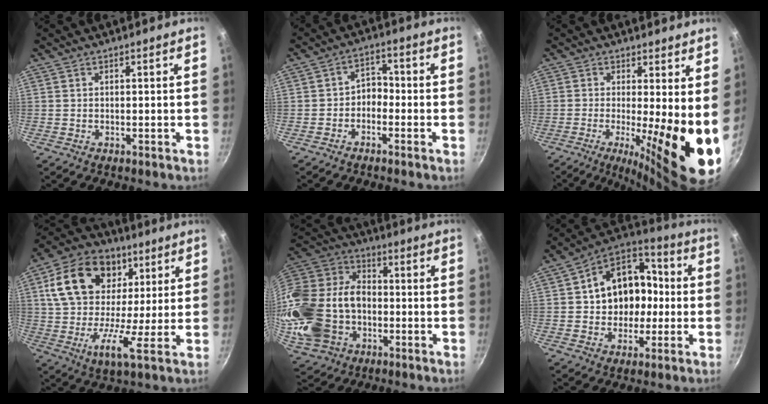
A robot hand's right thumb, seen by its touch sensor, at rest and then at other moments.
{"total": 3.9, "force": [-1.7, 2.8, 2.1], "torque": [-0.013, 0.028, -0.036]}
{"total": 13.0, "force": [-1.0, 2.6, 12.7], "torque": [-0.183, -0.026, -0.016]}
{"total": 19.7, "force": [6.8, 13.4, 12.7], "torque": [-0.210, 0.003, 0.098]}
{"total": 25.1, "force": [-4.8, 18.4, 16.3], "torque": [-0.339, 0.042, -0.077]}
{"total": 16.3, "force": [0.2, 13.1, 9.6], "torque": [-0.114, 0.045, -0.003]}